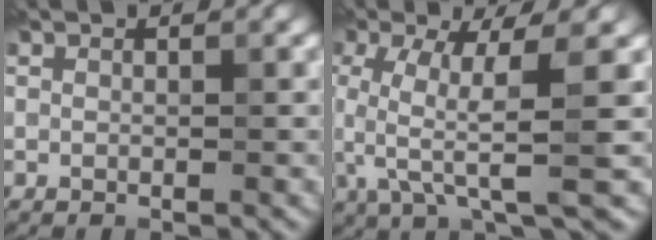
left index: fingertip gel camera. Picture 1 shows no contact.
{"total": 7.4, "force": [0.1, 1.8, 7.2], "torque": [-0.135, 0.003, 0.002]}